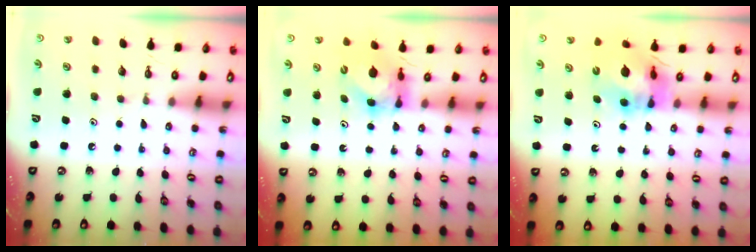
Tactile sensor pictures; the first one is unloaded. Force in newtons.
{"total": 6.0, "press": 6.0, "slide": 0.6}
{"total": 11.7, "press": 11.6, "slide": 1.4}